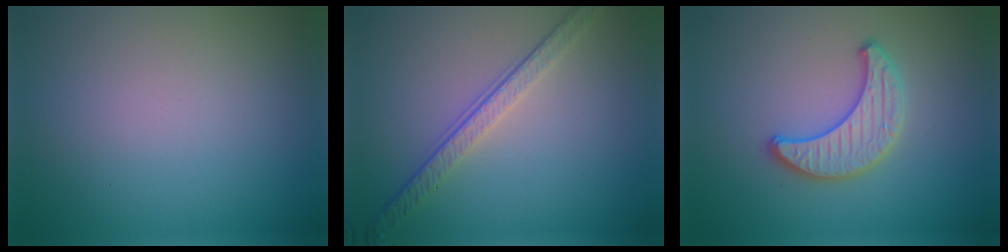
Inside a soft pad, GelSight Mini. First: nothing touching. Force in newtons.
{"total": 3.8, "press": 2.8, "slide": 2.6}
{"total": 2.7, "press": 2.7, "slide": 0.1}